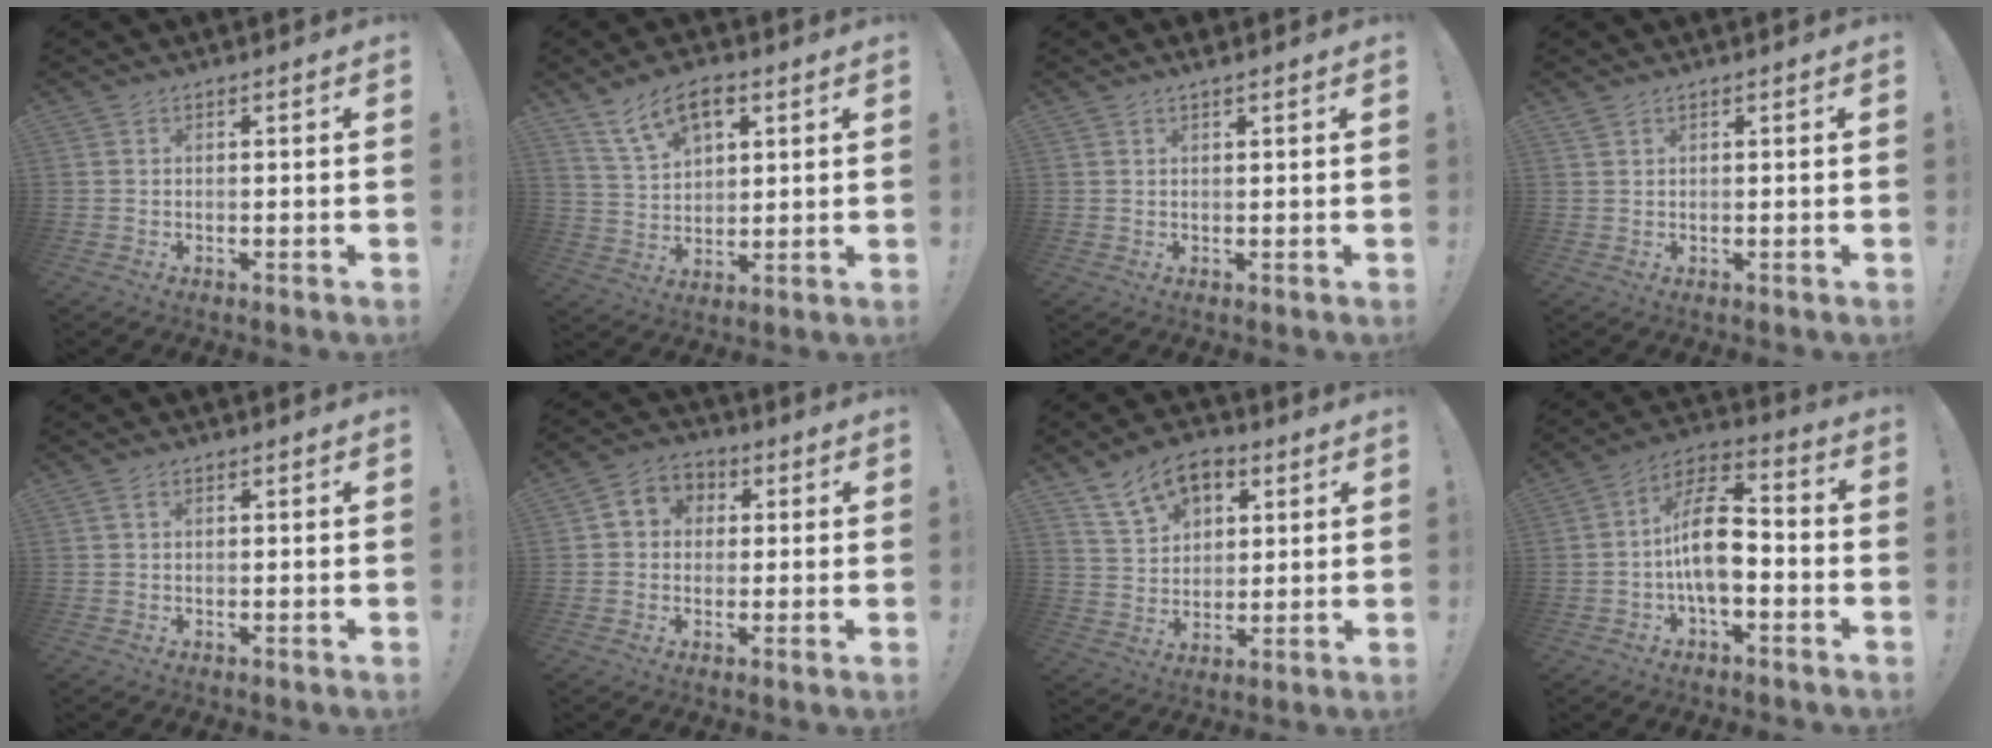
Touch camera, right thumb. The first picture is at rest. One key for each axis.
{"total": 11.3, "fx": 6.2, "fy": 6.5, "fz": 6.9, "tx": -0.120, "ty": -0.014, "tz": 0.119}
{"total": 1.0, "fx": 0.7, "fy": -0.2, "fz": 0.7, "tx": -0.020, "ty": 0.003, "tz": 0.013}
{"total": 1.0, "fx": 0.7, "fy": 0.3, "fz": 0.6, "tx": -0.017, "ty": 0.002, "tz": 0.015}
{"total": 1.3, "fx": 0.4, "fy": 0.7, "fz": 1.0, "tx": -0.020, "ty": 0.002, "tz": 0.006}
{"total": 5.8, "fx": 0.0, "fy": 5.4, "fz": 2.1, "tx": -0.027, "ty": 0.012, "tz": 0.003}
{"total": 12.6, "fx": 6.8, "fy": 8.5, "fz": 6.3, "tx": -0.101, "ty": -0.028, "tz": 0.134}
{"total": 14.6, "fx": -2.2, "fy": 8.1, "fz": 12.0, "tx": -0.206, "ty": 0.025, "tz": -0.038}